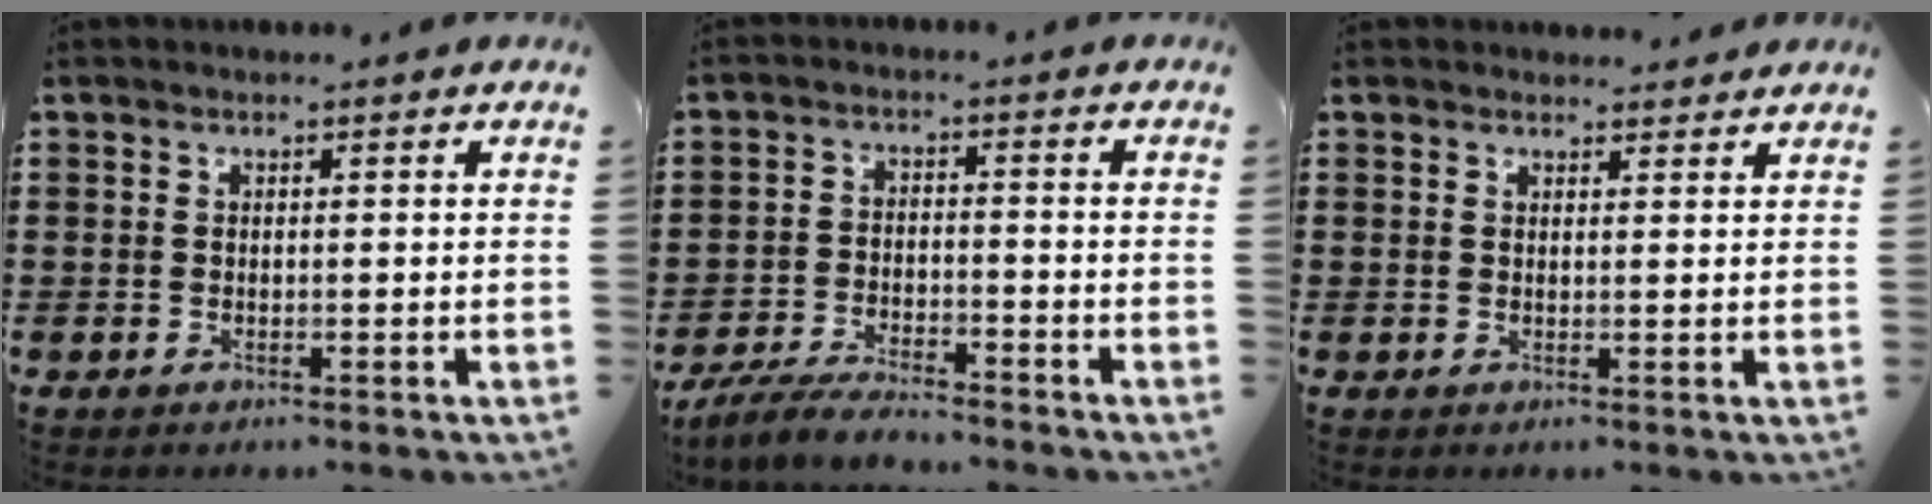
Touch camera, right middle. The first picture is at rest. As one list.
[{"total": 4.9, "force": [-4.6, 0.7, 1.6], "torque": [-0.042, -0.002, -0.093]}, {"total": 1.5, "force": [1.5, 0.4, 0.0], "torque": [0.004, 0.000, 0.027]}]